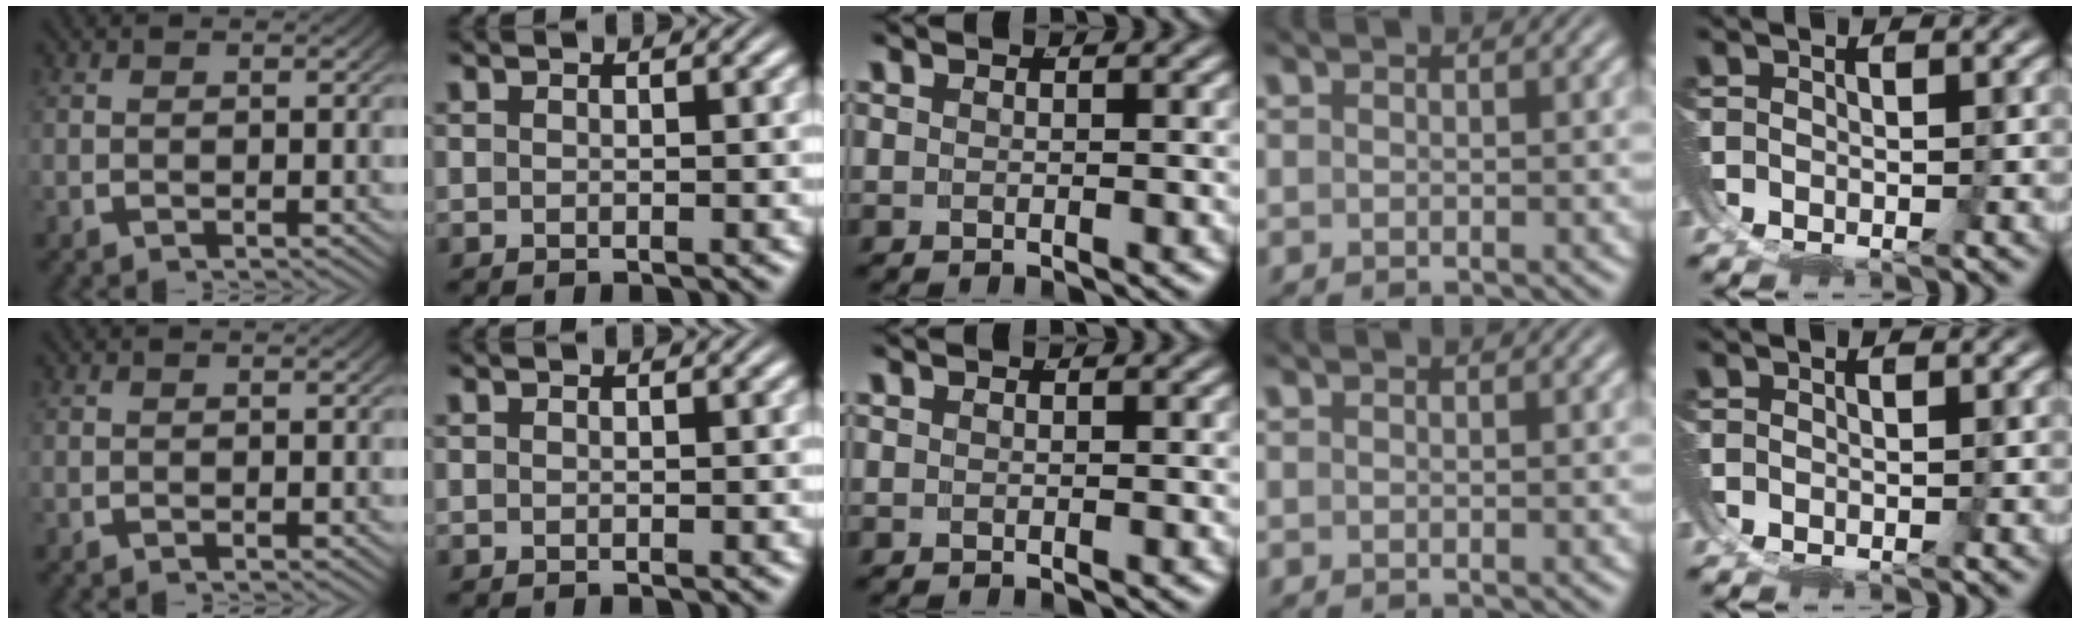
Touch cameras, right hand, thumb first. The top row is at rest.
{}